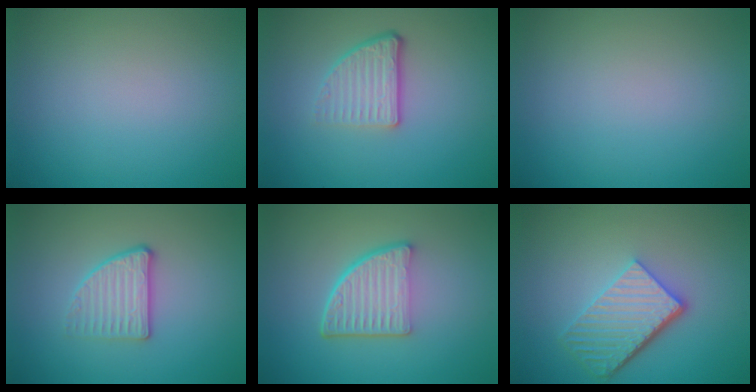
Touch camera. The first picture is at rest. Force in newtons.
{"total": 3.8, "press": 2.5, "slide": 2.9}
{"total": 0.0}
{"total": 2.7, "press": 2.4, "slide": 1.2}
{"total": 5.6, "press": 3.8, "slide": 4.1}
{"total": 5.2, "press": 3.8, "slide": 3.5}